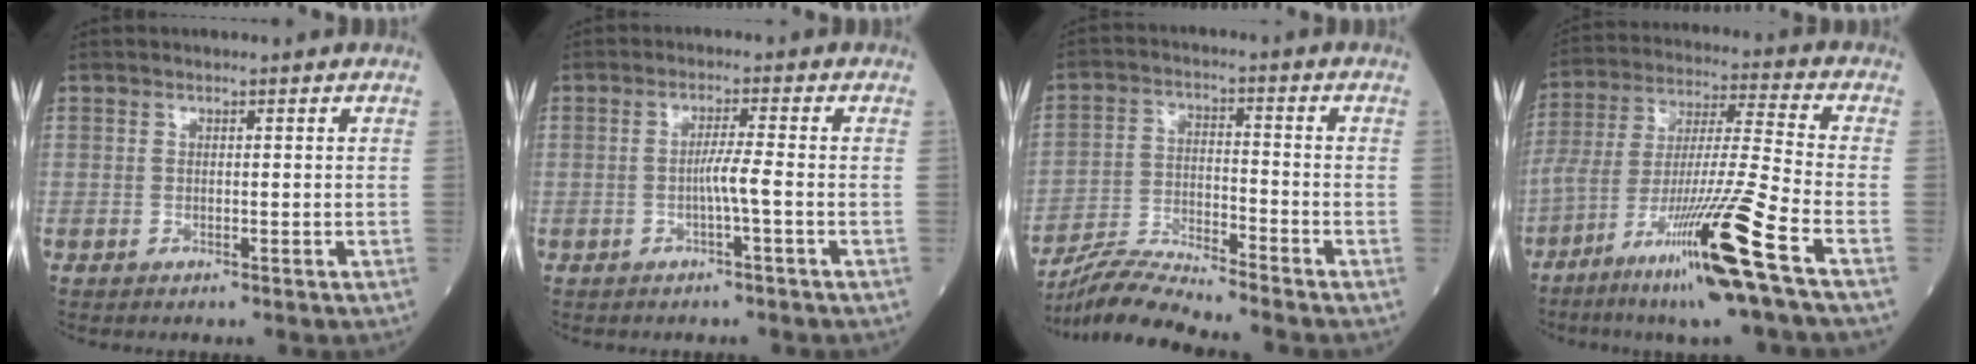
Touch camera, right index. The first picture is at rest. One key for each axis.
{"total": 2.9, "fx": -0.9, "fy": -0.6, "fz": 2.6, "tx": -0.045, "ty": 0.000, "tz": -0.019}
{"total": 8.5, "fx": -8.2, "fy": -1.5, "fz": 1.6, "tx": -0.036, "ty": -0.009, "tz": -0.156}
{"total": 18.5, "fx": -10.2, "fy": -1.6, "fz": 15.4, "tx": -0.306, "ty": -0.039, "tz": -0.189}